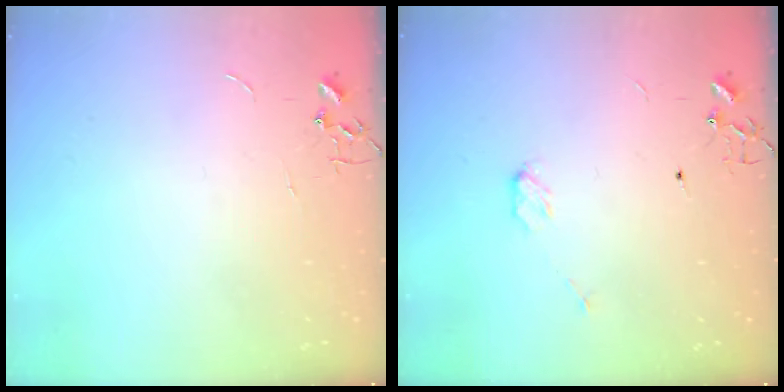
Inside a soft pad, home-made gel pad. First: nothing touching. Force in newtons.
{"total": 3.8, "press": 3.8, "slide": 0.5}